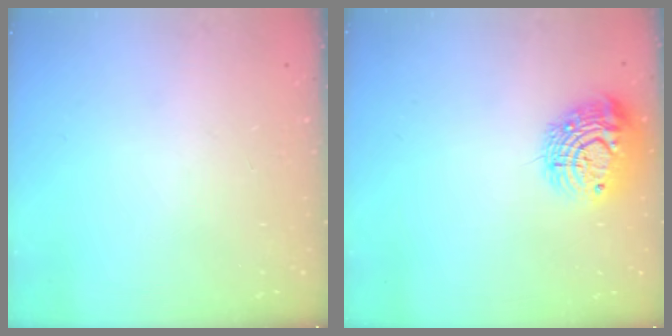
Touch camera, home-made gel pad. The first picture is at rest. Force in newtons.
{"total": 12.7, "press": 12.7, "slide": 1.0}